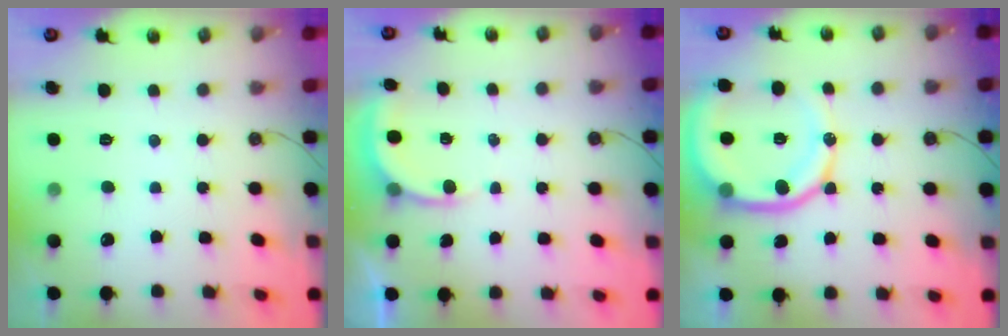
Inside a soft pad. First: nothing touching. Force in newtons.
{"total": 3.9, "press": 3.9, "slide": 0.3}
{"total": 15.8, "press": 15.7, "slide": 2.1}